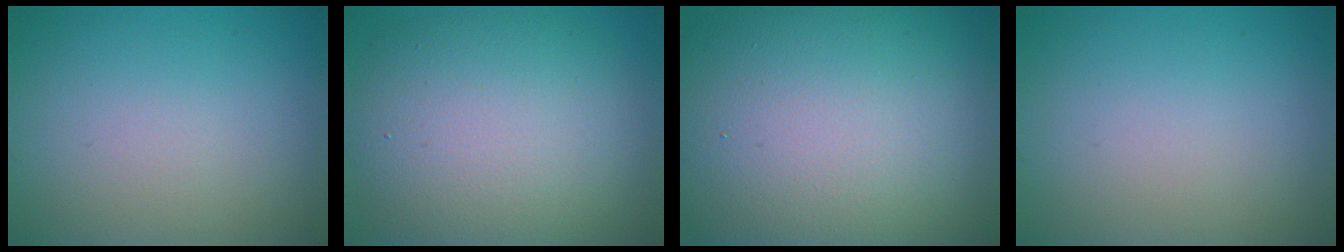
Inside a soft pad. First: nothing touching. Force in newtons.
{"total": 10.9, "press": 10.9, "slide": 0.6}
{"total": 19.0, "press": 19.0, "slide": 1.0}
{"total": 0.0}